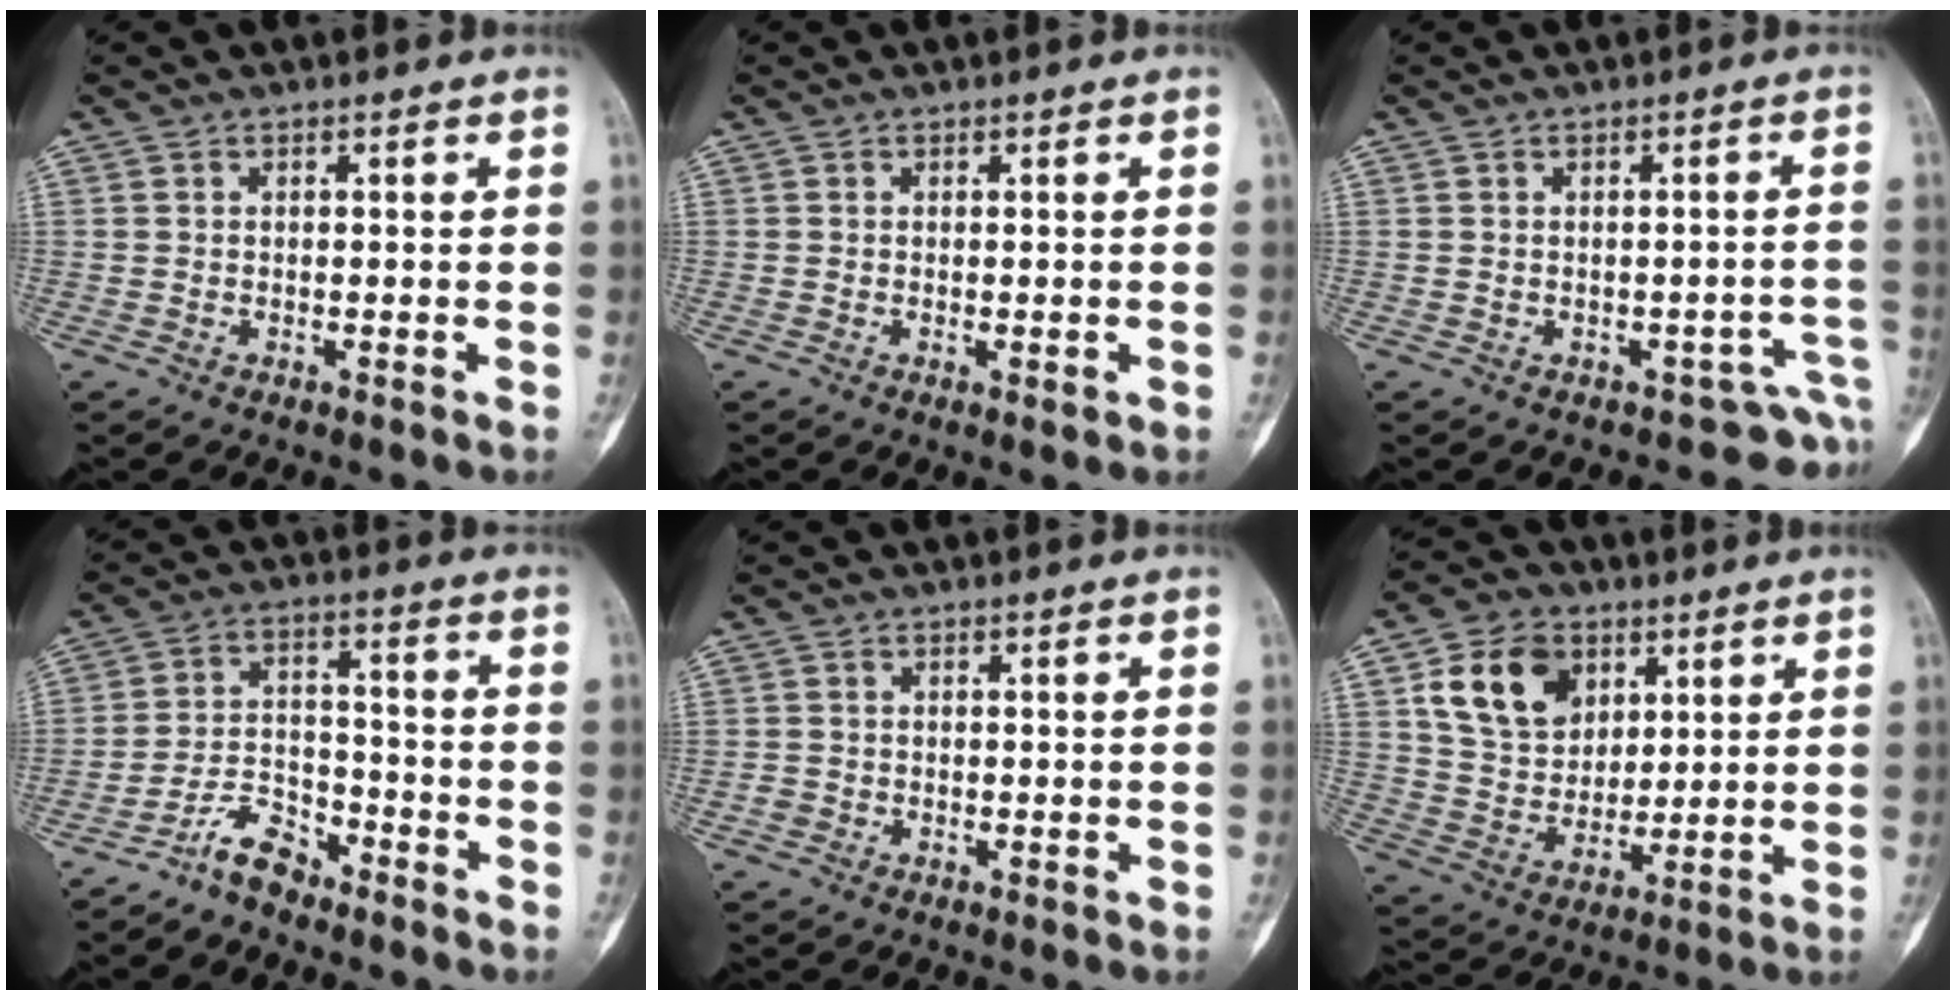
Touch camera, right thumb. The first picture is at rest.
{"total": 1.3, "force": [-0.4, 0.4, 1.2], "torque": [-0.014, -0.003, -0.004]}
{"total": 3.5, "force": [-2.5, 2.3, 0.9], "torque": [0.018, 0.048, -0.029]}
{"total": 6.6, "force": [-5.6, 2.6, 2.5], "torque": [-0.040, 0.047, -0.110]}
{"total": 1.1, "force": [-0.6, 0.9, 0.3], "torque": [-0.002, 0.004, -0.014]}
{"total": 13.9, "force": [5.5, 10.4, 7.4], "torque": [-0.099, -0.015, 0.103]}